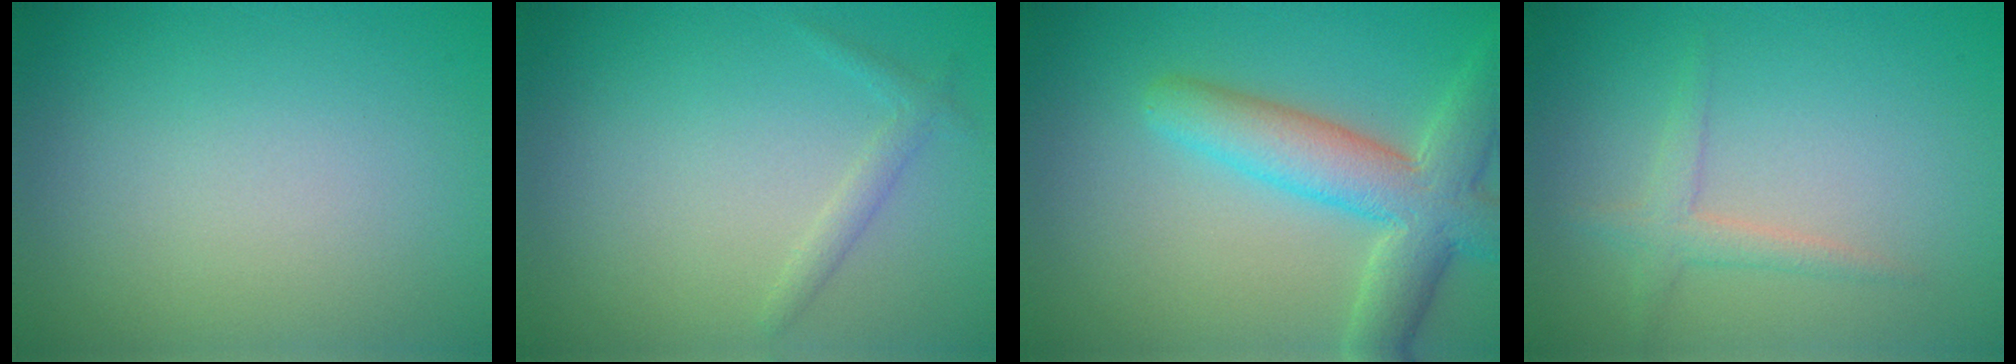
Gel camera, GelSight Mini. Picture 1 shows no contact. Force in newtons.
{"total": 1.3, "press": 1.3, "slide": 0.1}
{"total": 6.7, "press": 6.7, "slide": 0.3}
{"total": 1.8, "press": 1.8, "slide": 0.0}